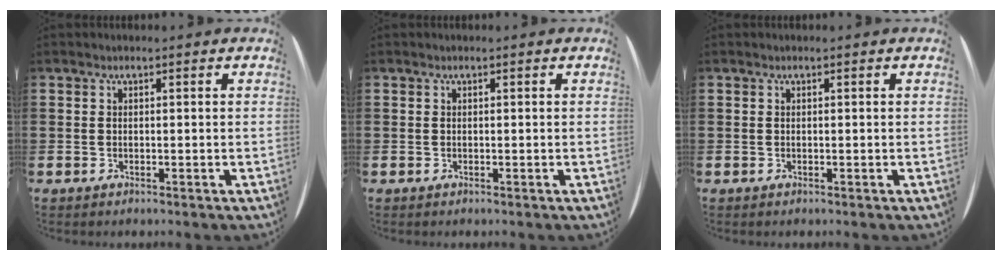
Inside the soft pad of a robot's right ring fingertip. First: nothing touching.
{"total": 0.0}
{"total": 0.0}